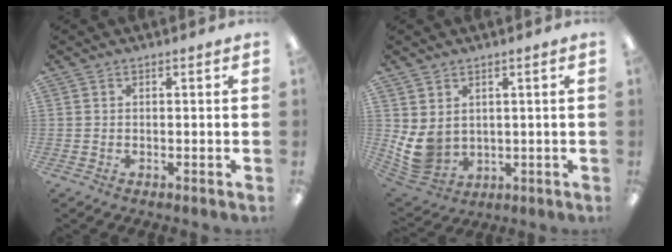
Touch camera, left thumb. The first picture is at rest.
{"total": 8.0, "force": [2.1, 6.3, 4.5], "torque": [-0.120, -0.009, 0.046]}